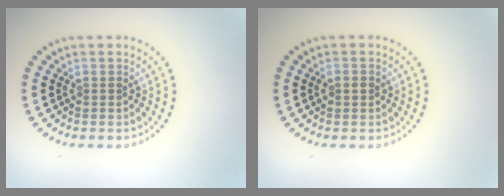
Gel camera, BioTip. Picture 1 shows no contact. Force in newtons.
{"total": 1.3, "press": 1.3, "slide": 0.1}